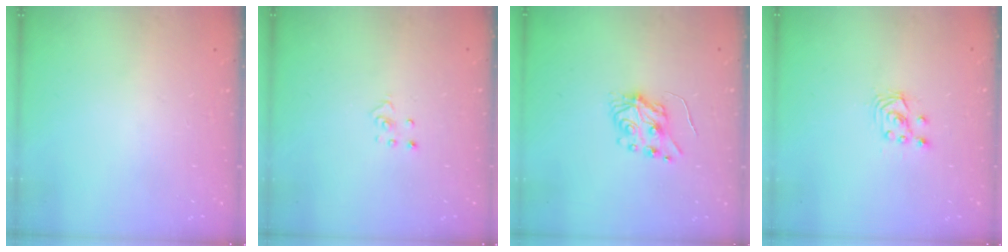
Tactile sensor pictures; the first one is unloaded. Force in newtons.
{"total": 2.3, "press": 2.3, "slide": 0.2}
{"total": 6.0, "press": 6.0, "slide": 0.6}
{"total": 2.9, "press": 2.9, "slide": 0.2}